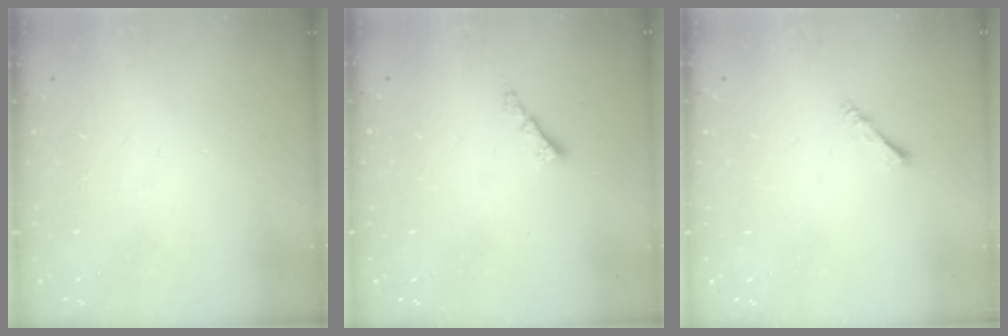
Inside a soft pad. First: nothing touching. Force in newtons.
{"total": 1.8, "press": 1.8, "slide": 0.2}
{"total": 1.4, "press": 1.4, "slide": 0.3}